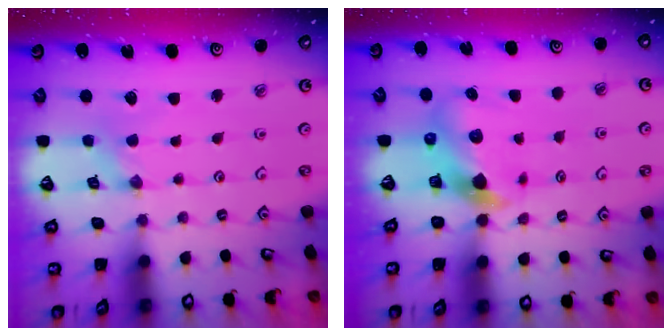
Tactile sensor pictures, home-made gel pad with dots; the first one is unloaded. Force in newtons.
{"total": 6.9, "press": 6.8, "slide": 0.9}